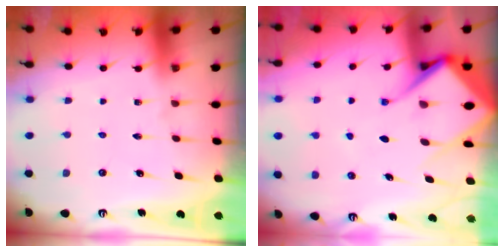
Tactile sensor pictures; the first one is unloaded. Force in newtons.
{"total": 14.6, "press": 14.5, "slide": 1.3}